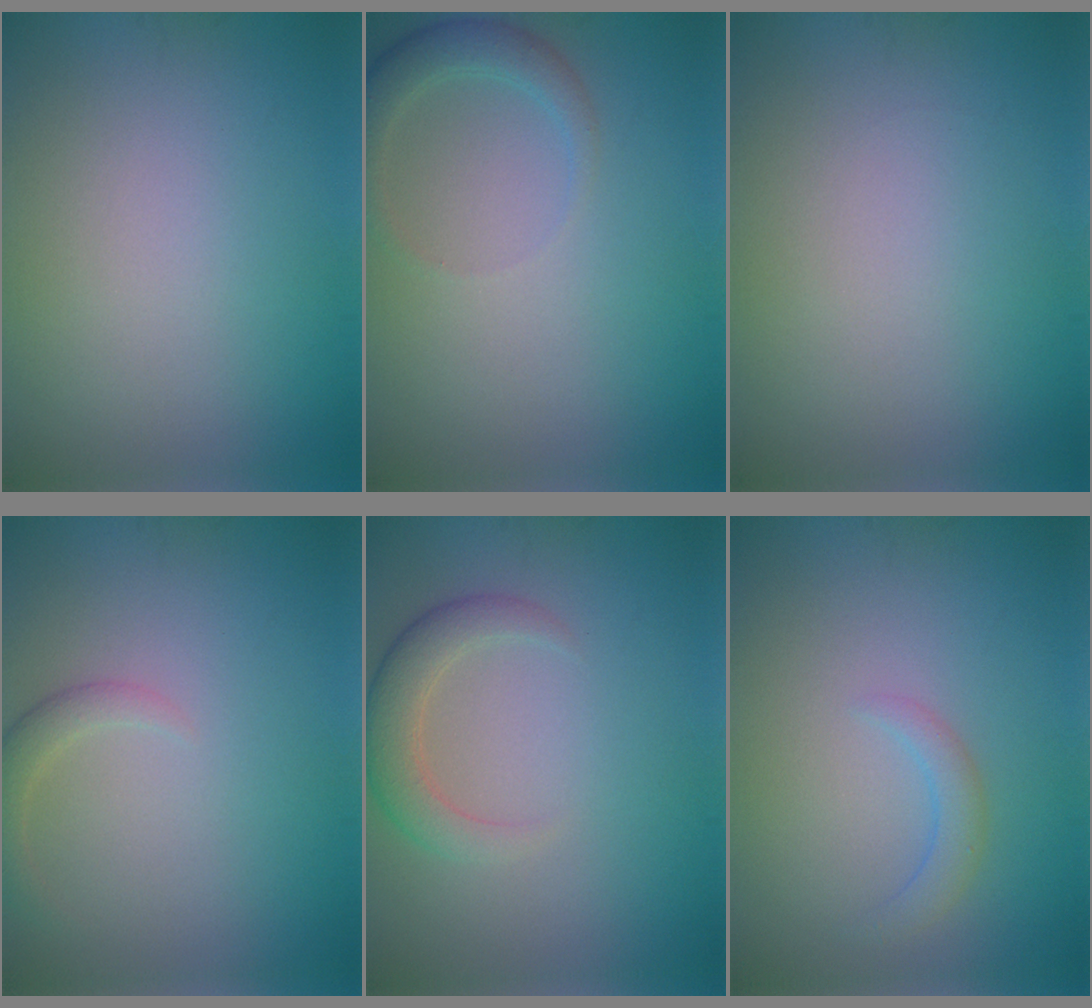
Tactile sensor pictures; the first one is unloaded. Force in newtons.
{"total": 2.2, "press": 2.2, "slide": 0.2}
{"total": 0.0}
{"total": 1.9, "press": 1.9, "slide": 0.2}
{"total": 3.1, "press": 3.1, "slide": 0.1}
{"total": 1.6, "press": 1.6, "slide": 0.2}